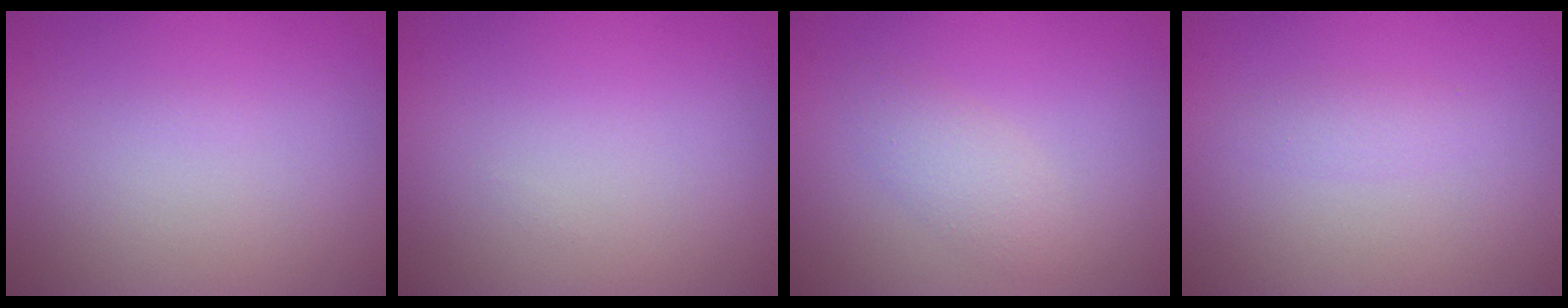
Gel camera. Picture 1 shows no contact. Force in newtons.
{"total": 0.0}
{"total": 2.1, "press": 2.1, "slide": 0.1}
{"total": 1.1, "press": 1.1, "slide": 0.1}